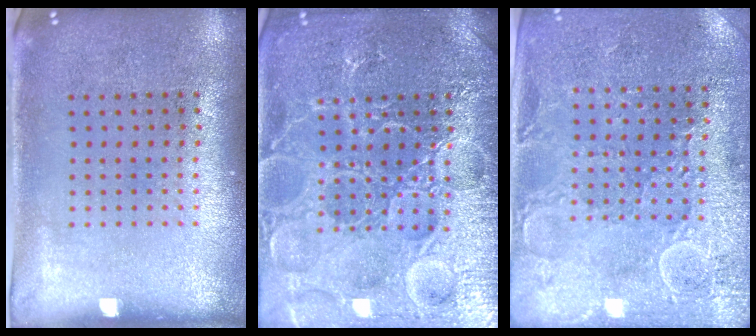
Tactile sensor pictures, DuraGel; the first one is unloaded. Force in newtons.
{"total": 7.4, "press": 7.3, "slide": 0.9}
{"total": 2.9, "press": 2.8, "slide": 0.4}